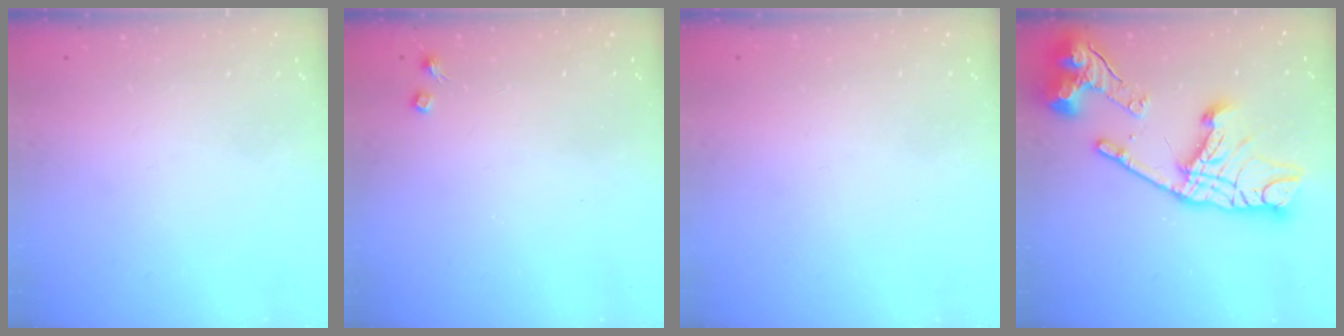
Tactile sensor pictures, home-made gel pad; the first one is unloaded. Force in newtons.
{"total": 2.7, "press": 2.7, "slide": 0.4}
{"total": 0.0}
{"total": 22.9, "press": 22.8, "slide": 2.1}